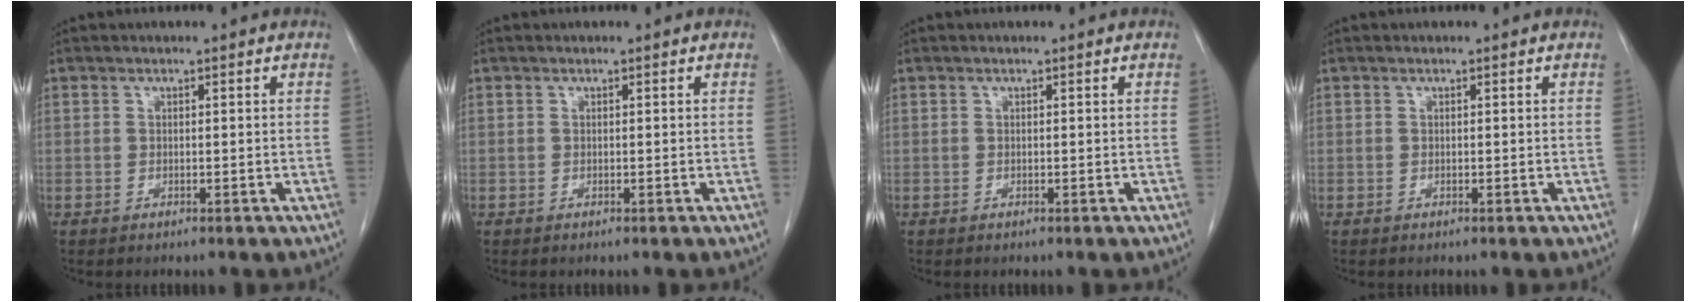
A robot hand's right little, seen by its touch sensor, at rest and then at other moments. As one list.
[{"total": 0.0}, {"total": 0.0}, {"total": 0.0}]